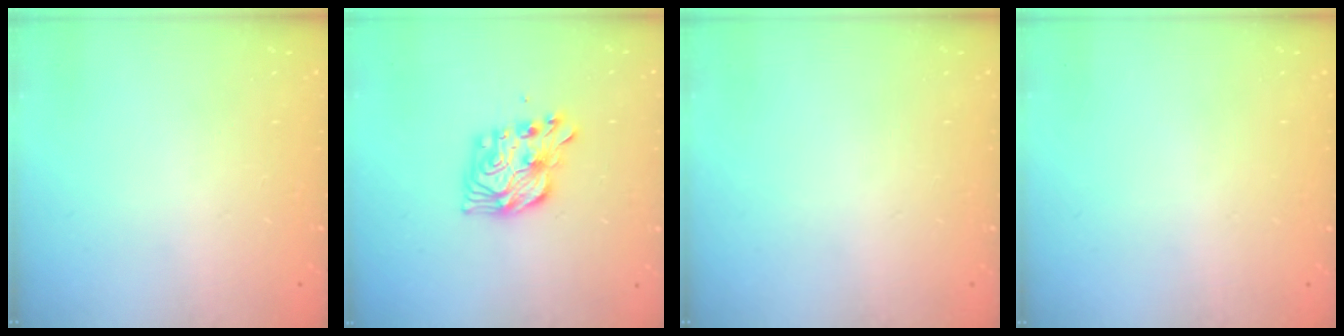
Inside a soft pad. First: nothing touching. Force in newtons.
{"total": 10.5, "press": 10.5, "slide": 1.0}
{"total": 0.0}
{"total": 0.0}